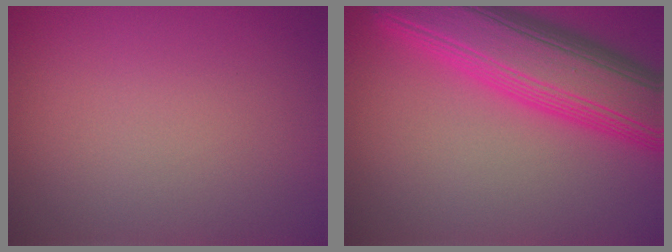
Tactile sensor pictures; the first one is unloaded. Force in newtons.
{"total": 9.8, "press": 9.8, "slide": 0.3}